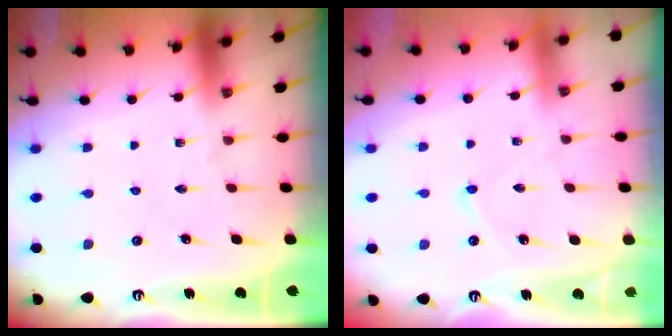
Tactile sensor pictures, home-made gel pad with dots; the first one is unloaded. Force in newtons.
{"total": 2.1, "press": 2.1, "slide": 0.2}